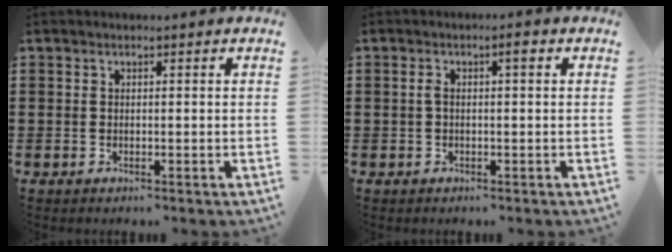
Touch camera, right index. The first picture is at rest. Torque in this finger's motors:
{"motor_torque": [0.47, -0.14, 0.16, 0.01]}